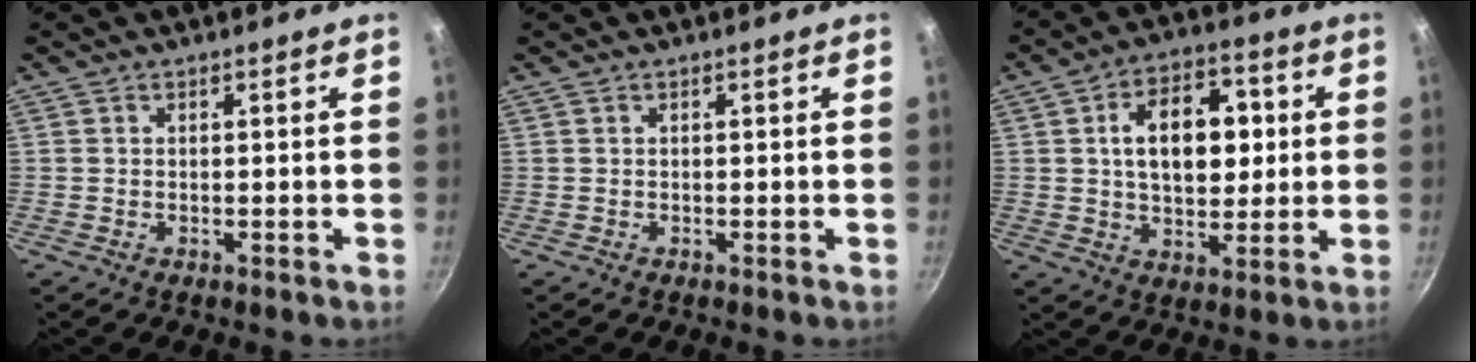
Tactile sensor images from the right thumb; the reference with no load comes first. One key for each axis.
{"total": 0.0}
{"total": 14.5, "fx": 2.2, "fy": 9.2, "fz": 11.0, "tx": -0.132, "ty": 0.008, "tz": 0.030}